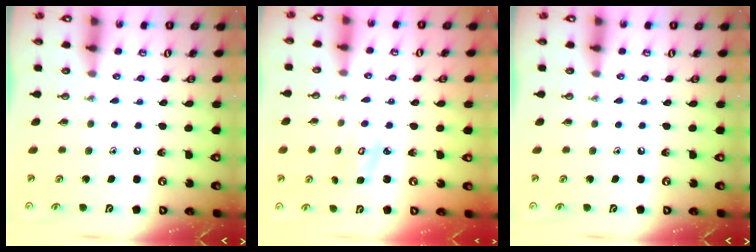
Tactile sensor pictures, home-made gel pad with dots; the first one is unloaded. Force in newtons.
{"total": 3.0, "press": 3.0, "slide": 0.1}
{"total": 0.0}